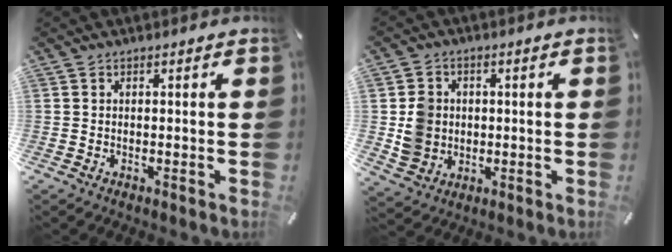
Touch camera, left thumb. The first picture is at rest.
{"total": 7.3, "force": [0.2, 6.9, 2.2], "torque": [-0.051, 0.012, 0.006]}